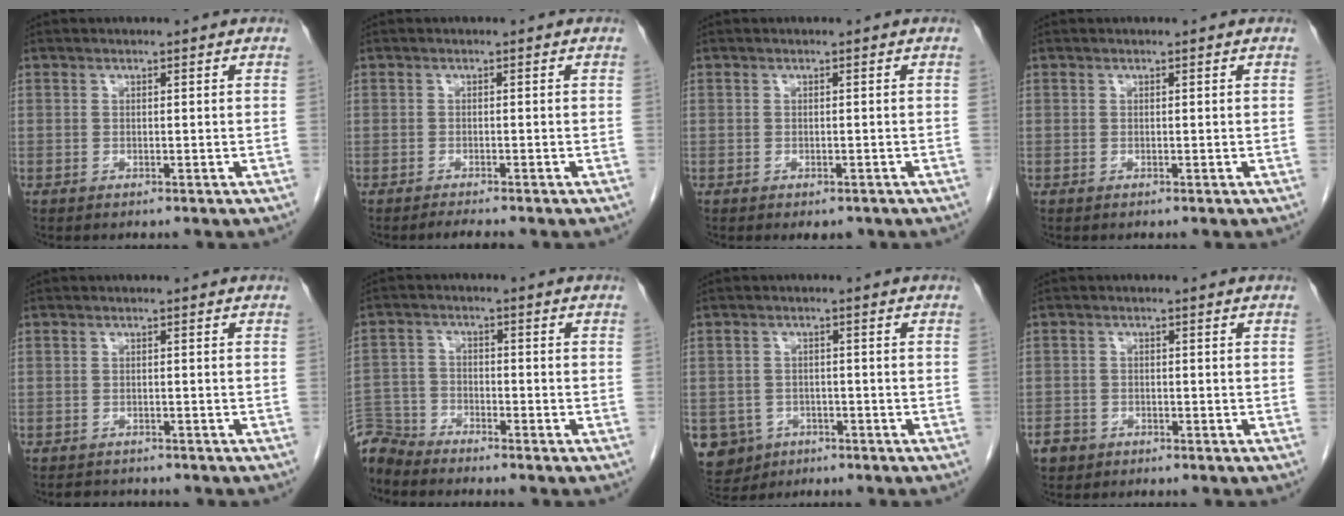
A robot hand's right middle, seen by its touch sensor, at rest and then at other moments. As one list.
[{"total": 1.6, "force": [-1.4, -0.3, 0.6], "torque": [-0.016, -0.007, -0.022]}, {"total": 1.8, "force": [-1.2, 1.0, 0.9], "torque": [-0.008, -0.002, -0.006]}, {"total": 0.0}, {"total": 3.3, "force": [-3.0, 1.2, 0.6], "torque": [-0.011, -0.004, -0.038]}, {"total": 5.3, "force": [-5.3, 0.5, -0.5], "torque": [0.012, -0.006, -0.103]}, {"total": 6.4, "force": [-3.3, 5.4, 0.7], "torque": [-0.019, 0.005, -0.046]}, {"total": 2.5, "force": [-1.7, 1.8, 0.4], "torque": [-0.010, 0.006, -0.029]}]